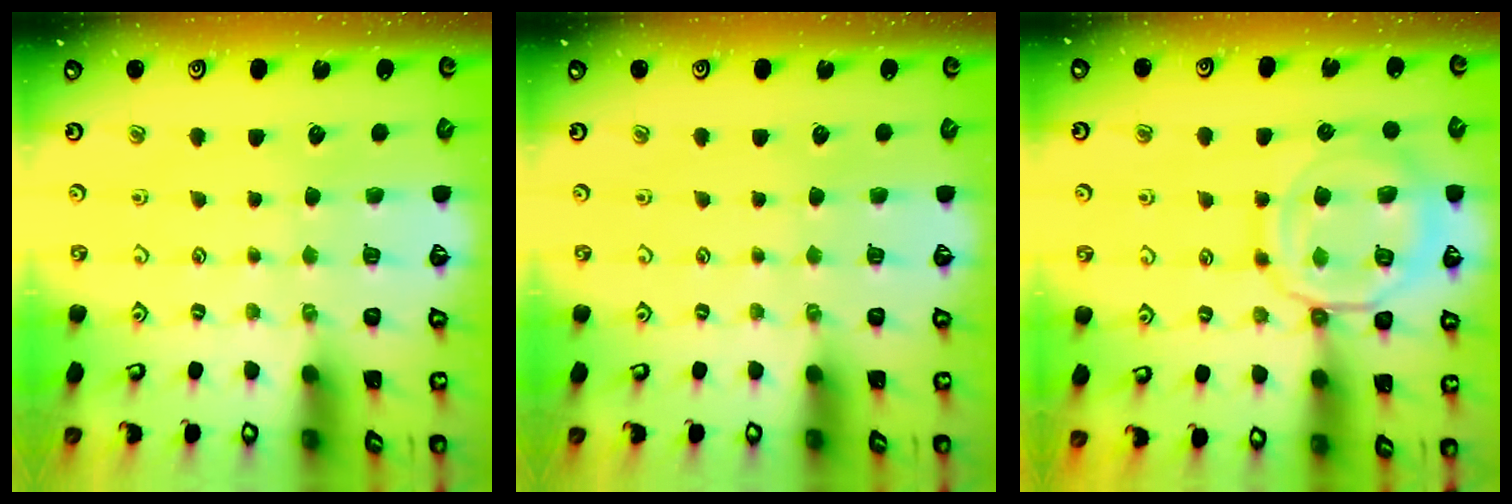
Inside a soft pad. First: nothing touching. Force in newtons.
{"total": 0.0}
{"total": 14.4, "press": 14.4, "slide": 1.3}